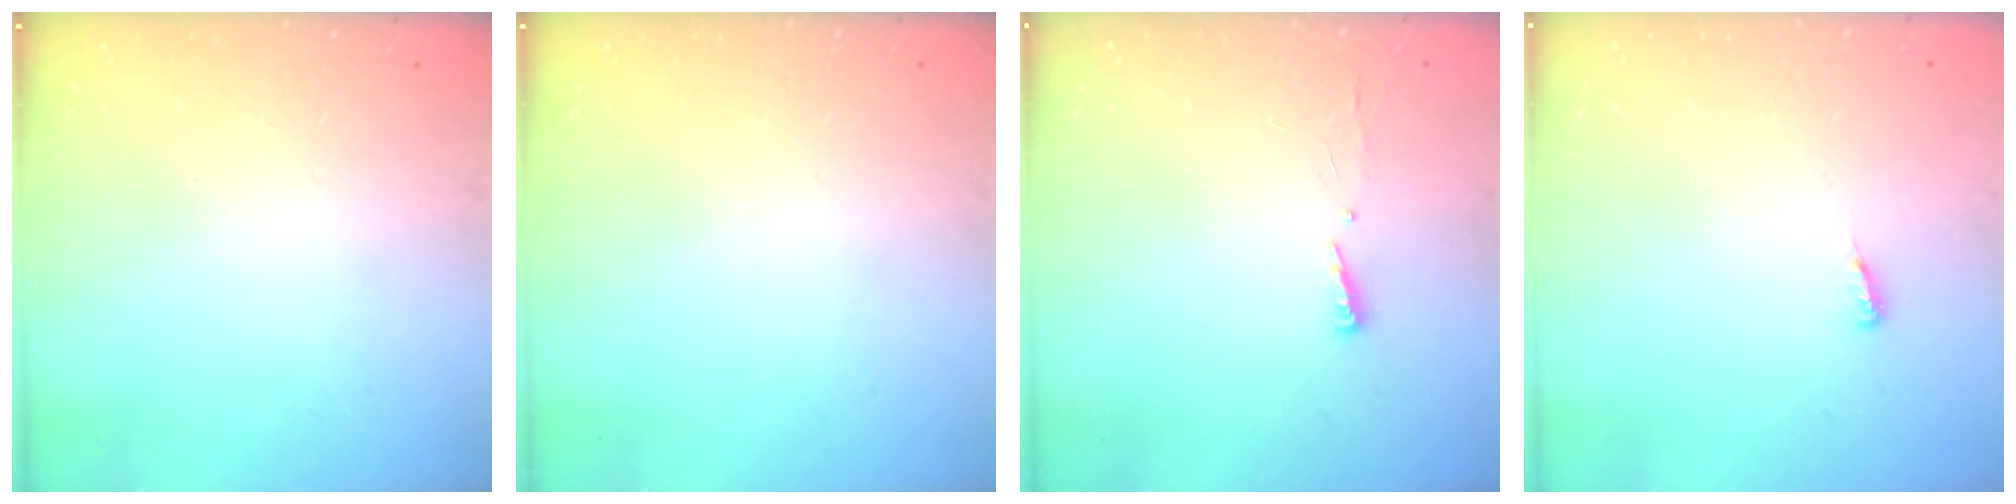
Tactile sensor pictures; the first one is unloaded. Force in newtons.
{"total": 0.0}
{"total": 4.1, "press": 4.0, "slide": 1.0}
{"total": 3.8, "press": 3.8, "slide": 0.4}